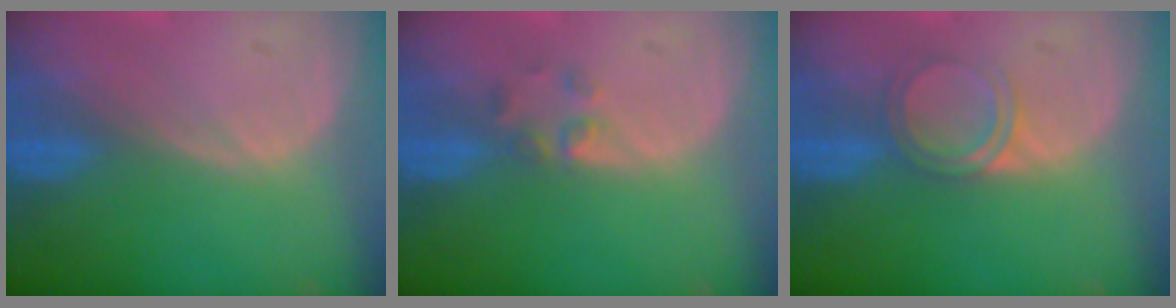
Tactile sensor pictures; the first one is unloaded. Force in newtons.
{"total": 2.0, "press": 1.9, "slide": 0.8}
{"total": 3.4, "press": 3.3, "slide": 0.3}